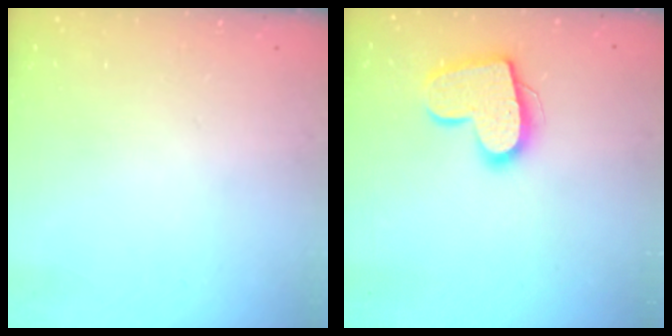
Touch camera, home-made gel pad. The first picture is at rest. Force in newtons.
{"total": 14.9, "press": 14.9, "slide": 1.0}